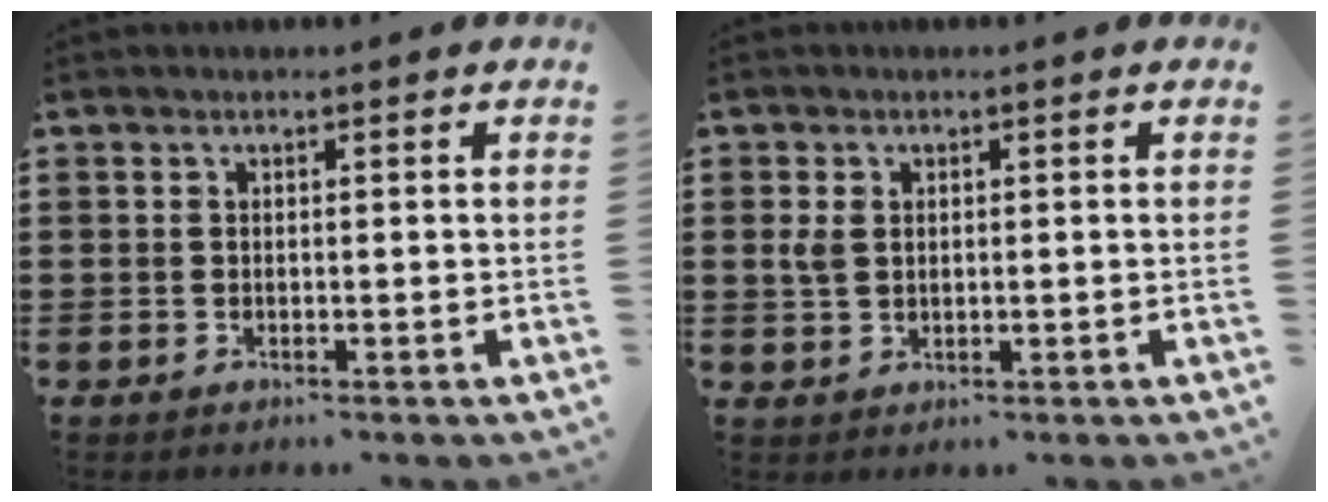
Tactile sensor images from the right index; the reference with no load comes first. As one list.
[{"total": 2.5, "force": [0.6, 1.7, 1.8], "torque": [-0.048, 0.004, 0.007]}]